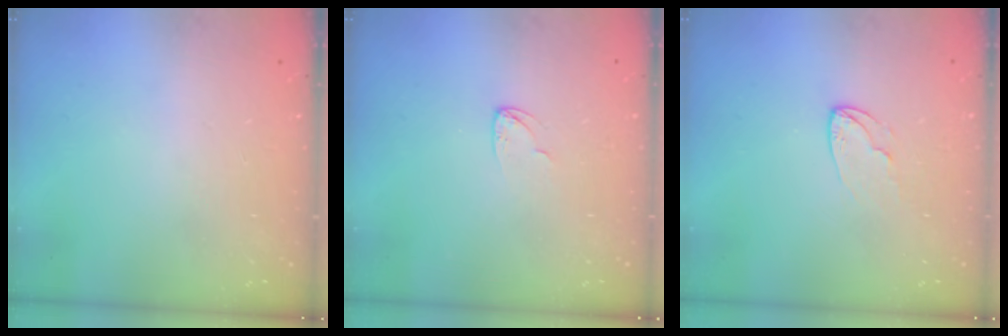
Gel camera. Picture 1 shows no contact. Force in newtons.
{"total": 4.2, "press": 4.2, "slide": 0.2}
{"total": 6.0, "press": 6.0, "slide": 0.4}